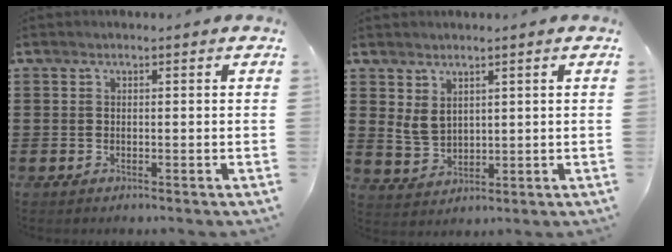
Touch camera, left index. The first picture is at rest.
{"total": 3.7, "force": [1.9, 2.4, 2.0], "torque": [-0.054, 0.004, 0.034]}